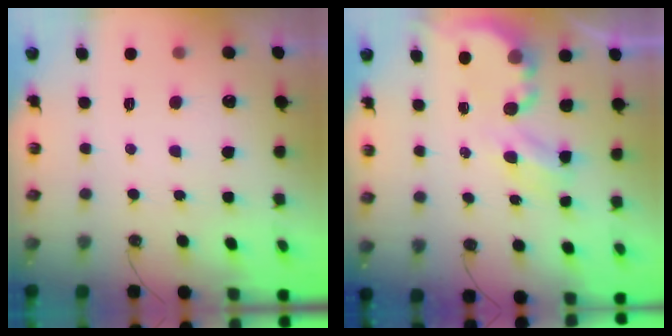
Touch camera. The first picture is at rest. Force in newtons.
{"total": 4.0, "press": 4.0, "slide": 0.1}